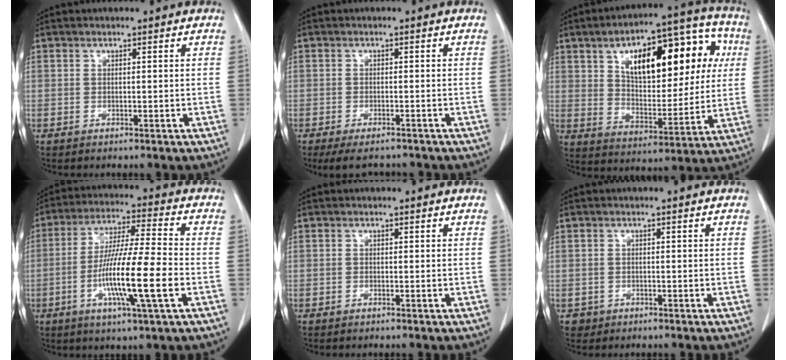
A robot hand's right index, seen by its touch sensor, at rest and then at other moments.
{"total": 6.3, "force": [-5.3, 2.0, 2.7], "torque": [-0.036, -0.010, -0.079]}
{"total": 21.2, "force": [6.4, 9.2, 18.0], "torque": [-0.265, 0.045, 0.098]}
{"total": 13.8, "force": [-3.7, 0.0, 13.3], "torque": [-0.250, -0.012, -0.073]}
{"total": 0.0}
{"total": 1.6, "force": [-0.7, 1.4, -0.1], "torque": [-0.002, 0.006, -0.014]}